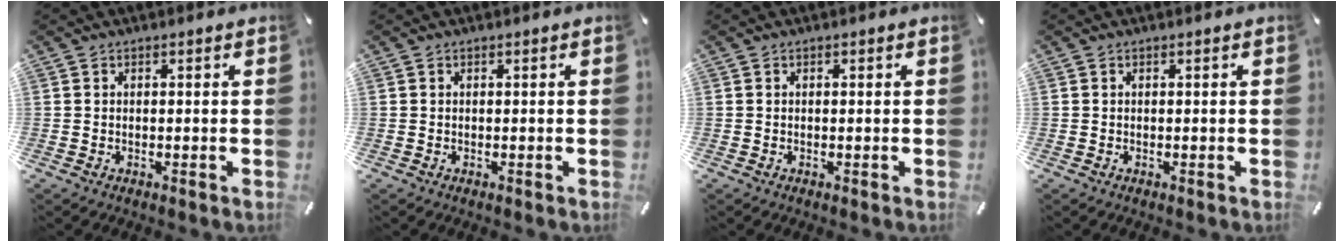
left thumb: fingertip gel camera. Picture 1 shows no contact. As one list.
[{"total": 0.0}, {"total": 0.0}, {"total": 0.0}]